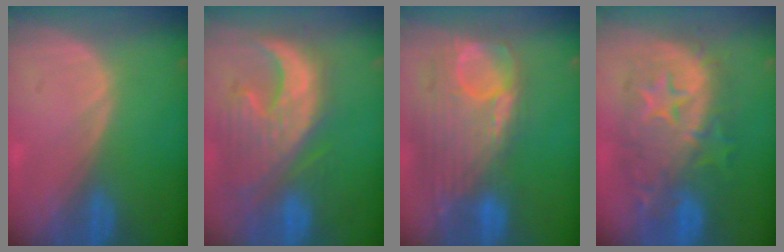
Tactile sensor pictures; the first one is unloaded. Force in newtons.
{"total": 12.9, "press": 11.2, "slide": 6.4}
{"total": 12.7, "press": 10.7, "slide": 6.8}
{"total": 12.3, "press": 12.2, "slide": 1.1}